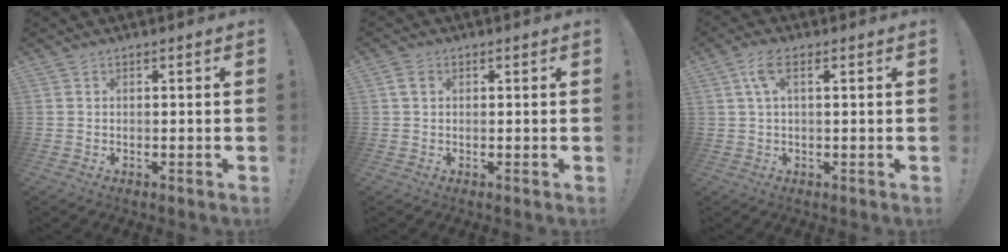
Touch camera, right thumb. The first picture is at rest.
{"total": 2.6, "force": [0.9, 1.9, 1.5], "torque": [-0.023, 0.003, 0.016]}
{"total": 5.1, "force": [1.7, 1.8, 4.5], "torque": [-0.081, 0.004, 0.031]}